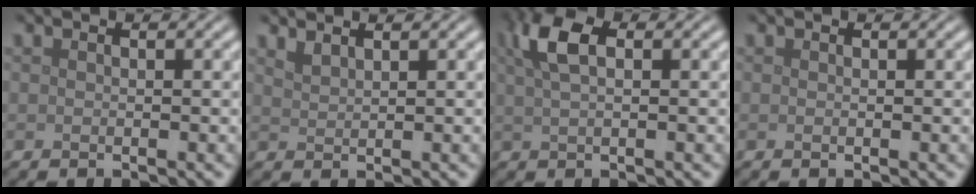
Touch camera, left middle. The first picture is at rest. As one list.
[{"total": 1.4, "force": [1.3, 0.3, 0.5], "torque": [-0.007, 0.005, 0.022]}, {"total": 4.1, "force": [1.7, 1.8, 3.2], "torque": [-0.071, 0.009, 0.028]}, {"total": 0.0}]